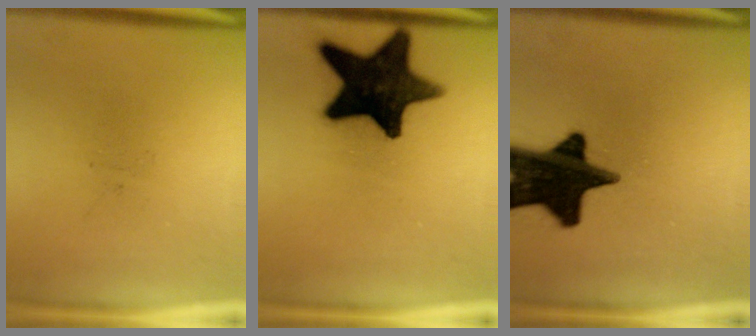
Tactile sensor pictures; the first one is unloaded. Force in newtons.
{"total": 17.7}
{"total": 19.6}